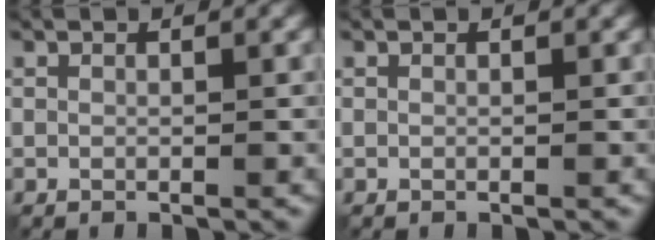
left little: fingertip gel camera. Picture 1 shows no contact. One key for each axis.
{"total": 0.0}